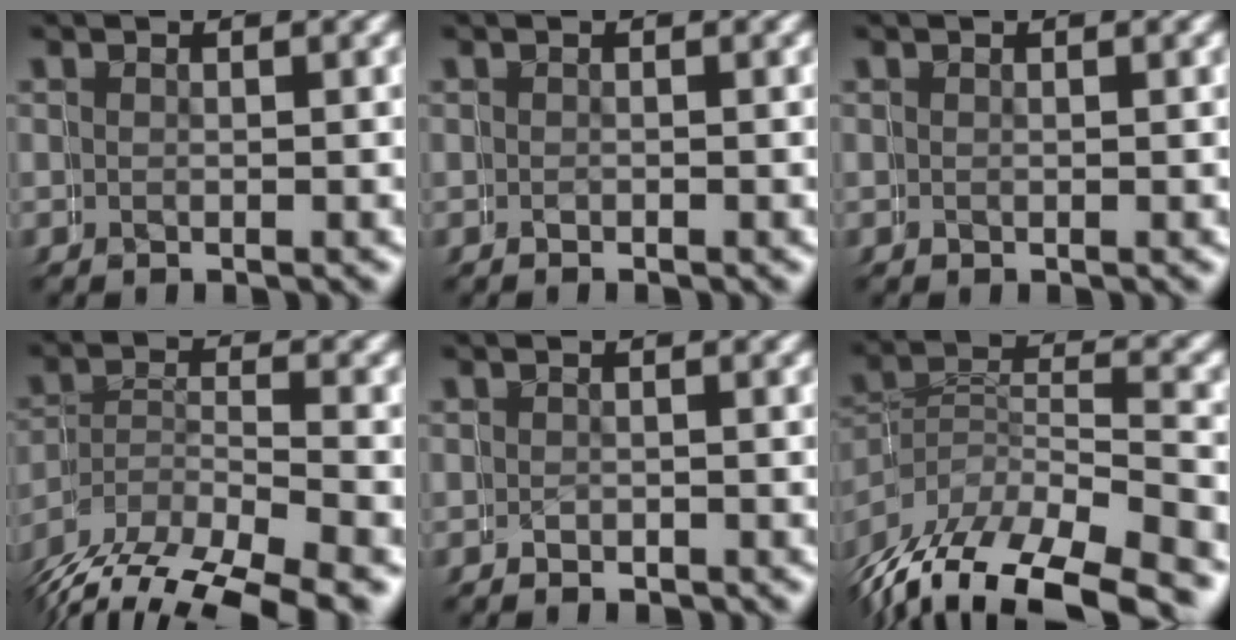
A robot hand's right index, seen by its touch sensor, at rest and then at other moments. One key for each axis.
{"total": 0.5, "fx": -0.4, "fy": 0.3, "fz": 0.1, "tx": 0.001, "ty": -0.002, "tz": -0.005}
{"total": 0.0}
{"total": 7.0, "fx": -3.7, "fy": 4.7, "fz": 3.6, "tx": -0.070, "ty": -0.017, "tz": -0.059}
{"total": 1.2, "fx": -0.8, "fy": 0.8, "fz": -0.3, "tx": 0.003, "ty": -0.005, "tz": -0.013}
{"total": 7.4, "fx": -4.5, "fy": 4.6, "fz": 3.6, "tx": -0.086, "ty": -0.020, "tz": -0.064}